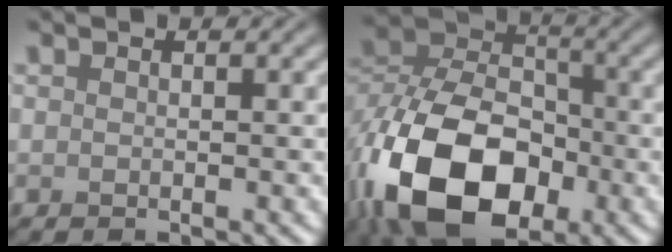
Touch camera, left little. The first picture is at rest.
{"total": 14.4, "force": [-6.2, 8.7, 9.7], "torque": [-0.199, -0.024, -0.123]}